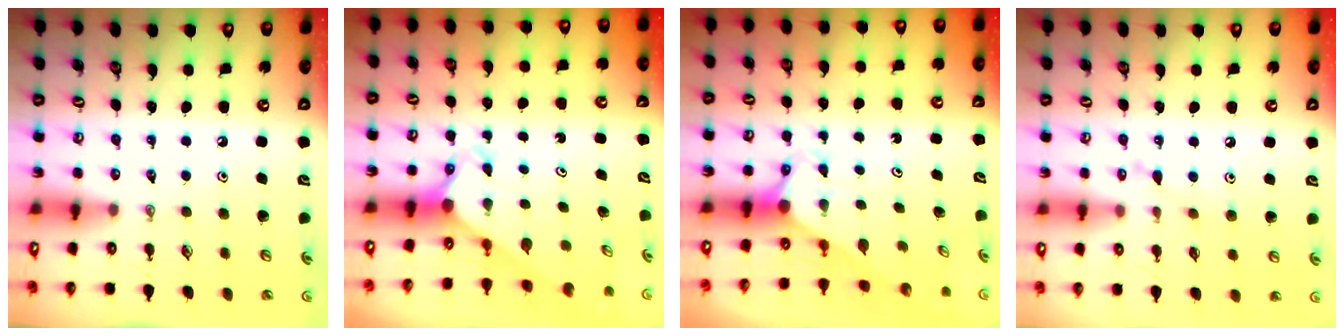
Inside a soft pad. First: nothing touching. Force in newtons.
{"total": 2.6, "press": 2.6, "slide": 0.2}
{"total": 2.9, "press": 2.9, "slide": 0.0}
{"total": 6.7, "press": 6.7, "slide": 0.4}